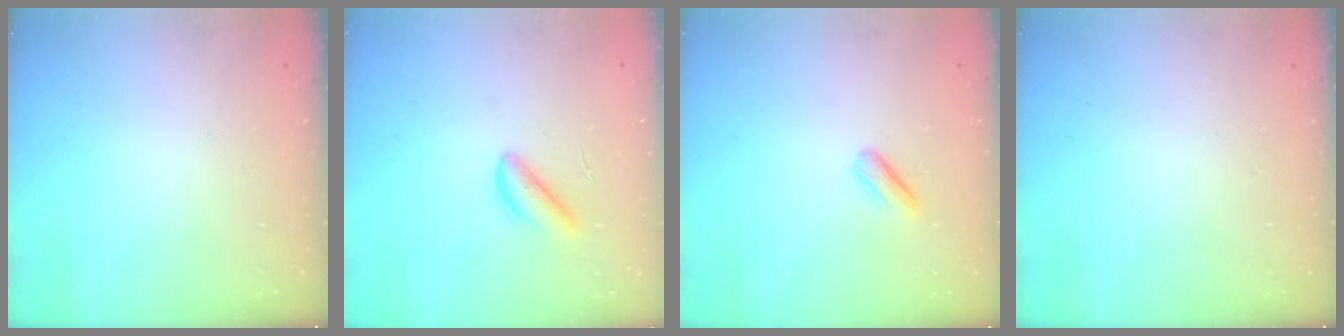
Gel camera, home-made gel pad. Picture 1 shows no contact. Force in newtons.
{"total": 3.4, "press": 3.4, "slide": 0.3}
{"total": 4.1, "press": 3.9, "slide": 1.2}
{"total": 0.0}